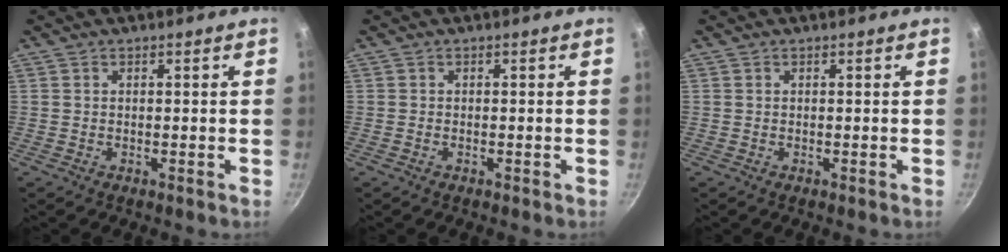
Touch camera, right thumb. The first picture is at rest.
{"total": 0.0}
{"total": 0.0}